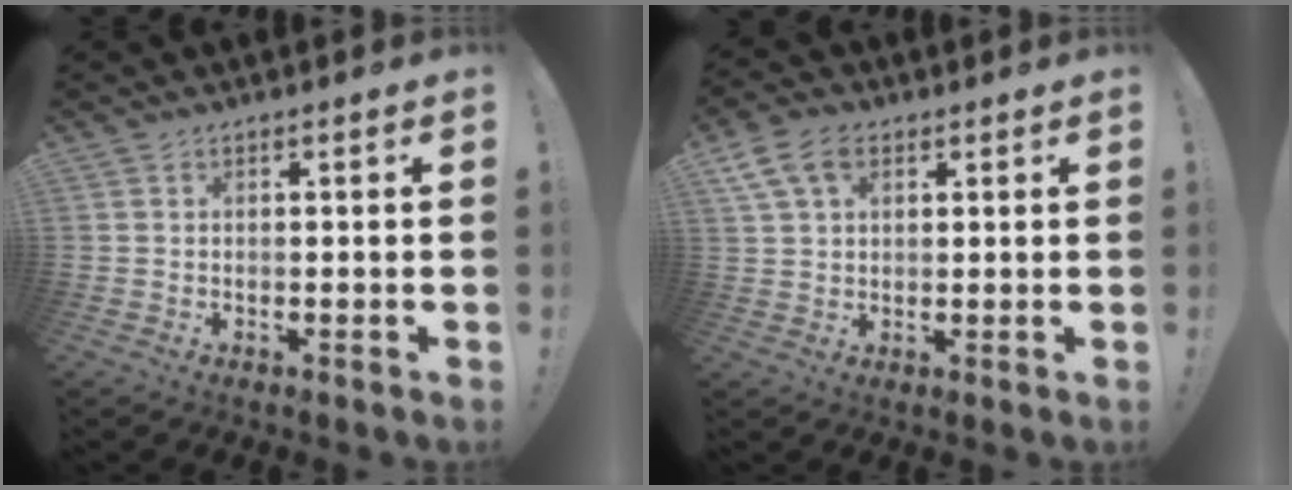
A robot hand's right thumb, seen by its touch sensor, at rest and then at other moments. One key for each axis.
{"total": 9.3, "fx": 4.2, "fy": 6.1, "fz": 5.6, "tx": -0.106, "ty": -0.002, "tz": 0.082}